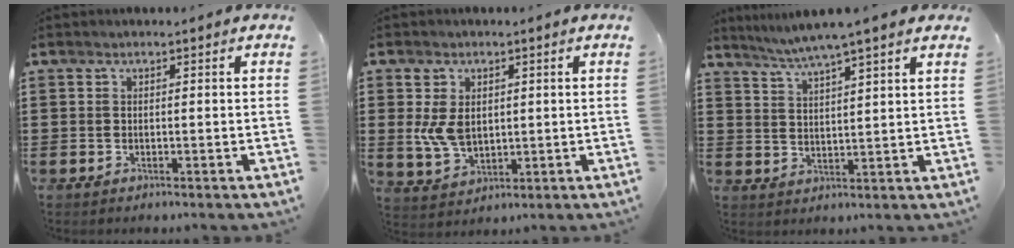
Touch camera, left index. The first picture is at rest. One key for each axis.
{"total": 5.9, "fx": 0.8, "fy": 4.3, "fz": 4.0, "tx": -0.099, "ty": 0.000, "tz": 0.009}
{"total": 5.0, "fx": 4.3, "fy": -0.5, "fz": 2.4, "tx": -0.059, "ty": -0.016, "tz": 0.075}